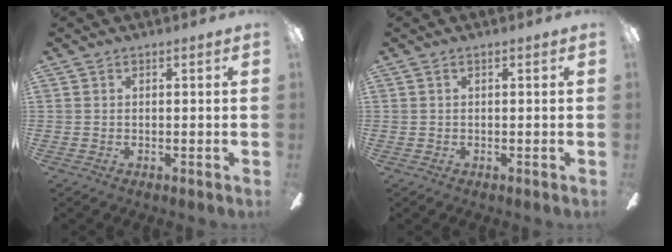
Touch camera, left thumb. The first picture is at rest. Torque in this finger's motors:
{"motor_torque": [0.01, -0.01, -0.03, -0.02, 0.00]}